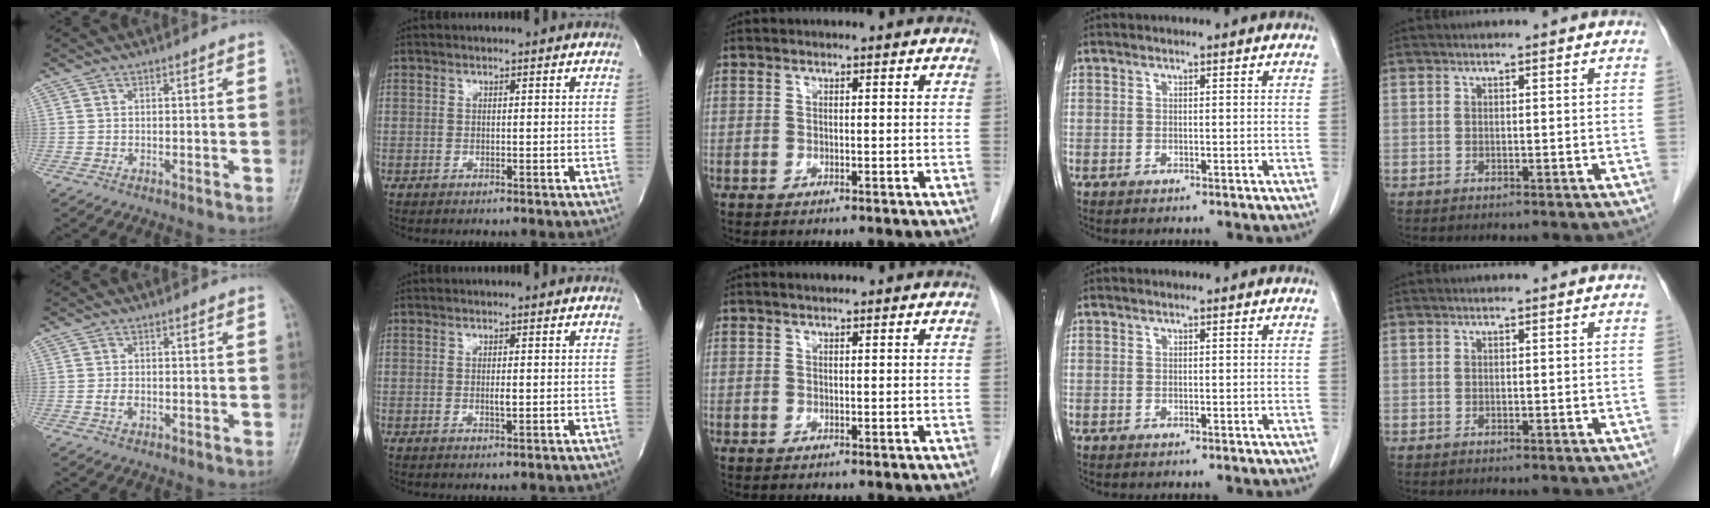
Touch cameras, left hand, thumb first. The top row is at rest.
{"thumb": {"total": 1.6, "force": [-0.3, 1.0, 1.2], "torque": [-0.025, 0.000, -0.008]}, "index": {"total": 1.0, "force": [0.0, 0.1, 1.0], "torque": [-0.020, -0.003, 0.001]}, "middle": {"total": 0.7, "force": [0.5, 0.2, 0.4], "torque": [-0.011, 0.005, 0.009]}}